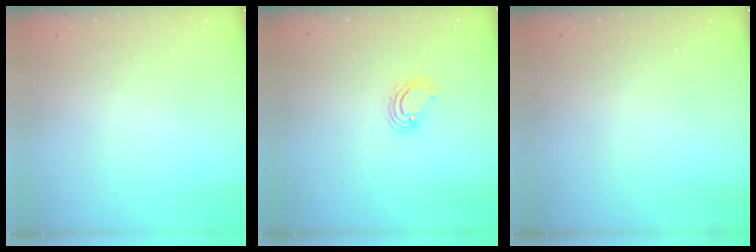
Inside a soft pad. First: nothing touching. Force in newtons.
{"total": 4.1, "press": 4.1, "slide": 0.4}
{"total": 0.0}